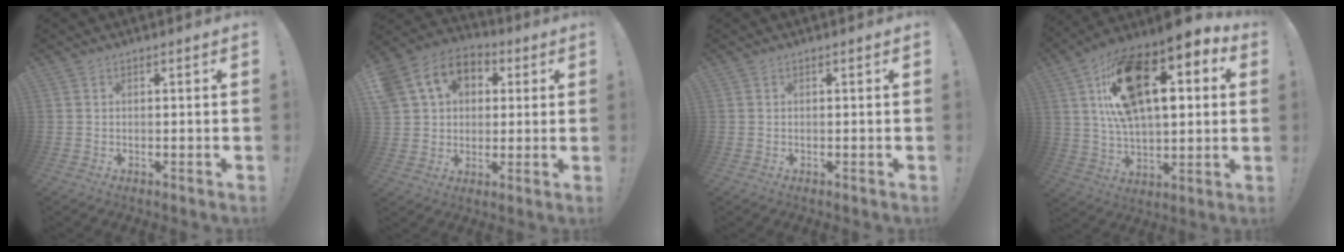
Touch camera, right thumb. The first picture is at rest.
{"total": 14.5, "force": [5.2, 11.5, 7.0], "torque": [-0.109, -0.007, 0.106]}
{"total": 0.0}
{"total": 22.1, "force": [8.5, 11.3, 17.0], "torque": [-0.288, -0.029, 0.151]}